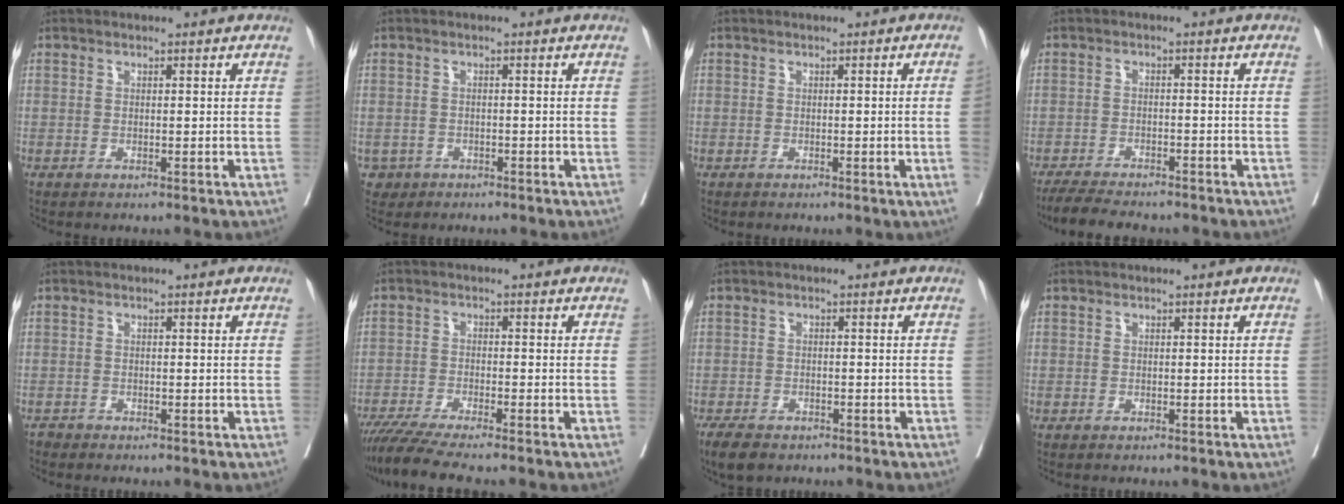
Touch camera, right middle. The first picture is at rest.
{"total": 2.3, "force": [-1.3, 1.9, 0.0], "torque": [-0.001, 0.007, -0.021]}
{"total": 1.7, "force": [-0.2, -0.5, 1.6], "torque": [-0.017, -0.002, 0.000]}
{"total": 8.7, "force": [-7.8, 1.6, 3.6], "torque": [-0.056, -0.016, -0.119]}
{"total": 0.7, "force": [-0.7, 0.1, -0.2], "torque": [-0.001, -0.003, -0.016]}
{"total": 7.5, "force": [-6.5, -0.7, 3.8], "torque": [-0.055, -0.022, -0.110]}
{"total": 4.7, "force": [-3.7, 2.1, 2.1], "torque": [-0.035, -0.006, -0.057]}
{"total": 0.0}